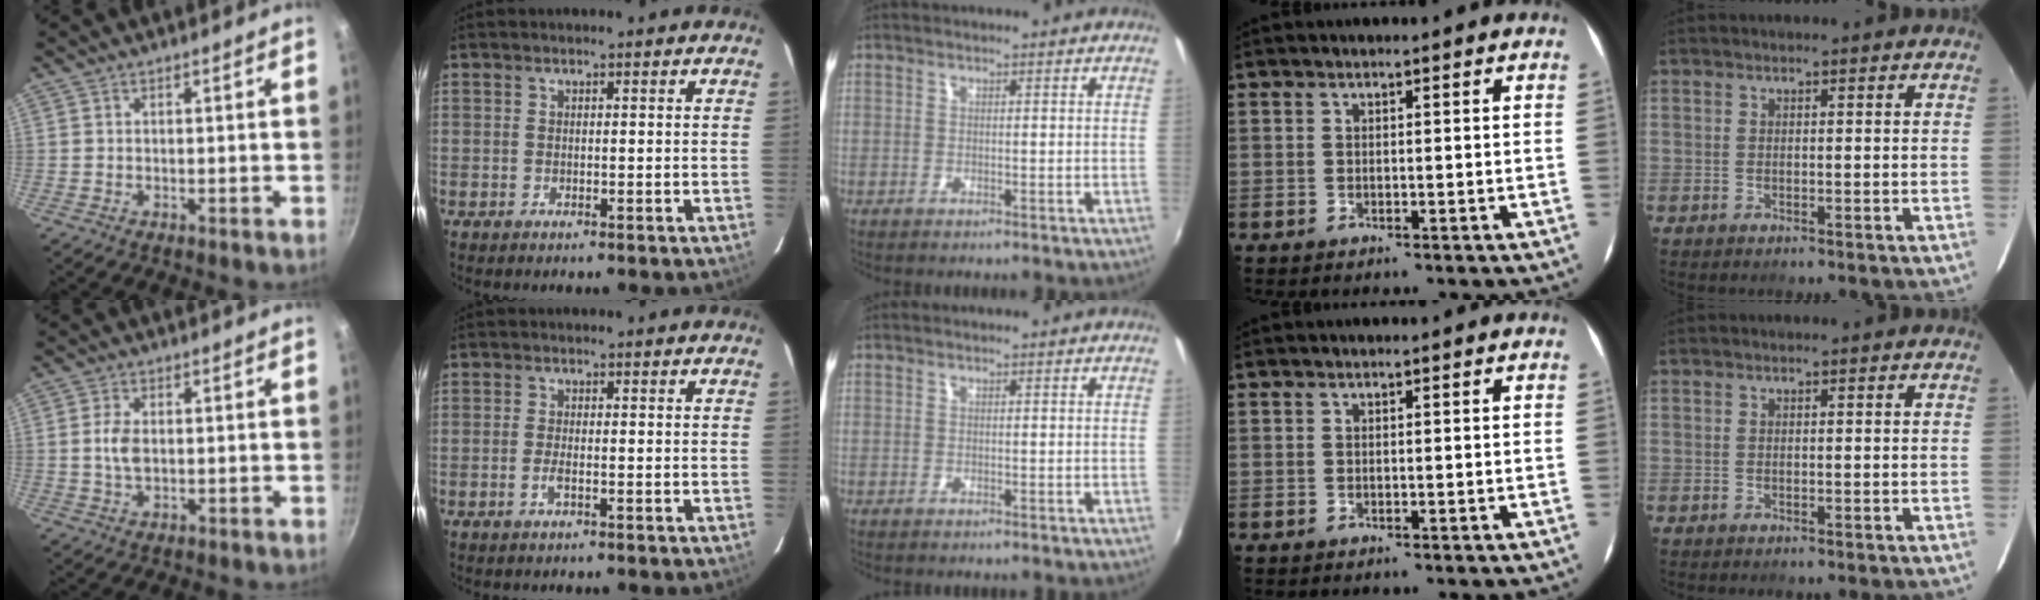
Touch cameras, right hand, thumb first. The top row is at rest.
{"thumb": {"total": 4.1, "force": [0.2, 2.4, 3.3], "torque": [-0.060, 0.003, 0.002]}, "index": {"total": 1.8, "force": [-0.8, 0.4, 1.6], "torque": [-0.035, -0.002, -0.016]}}